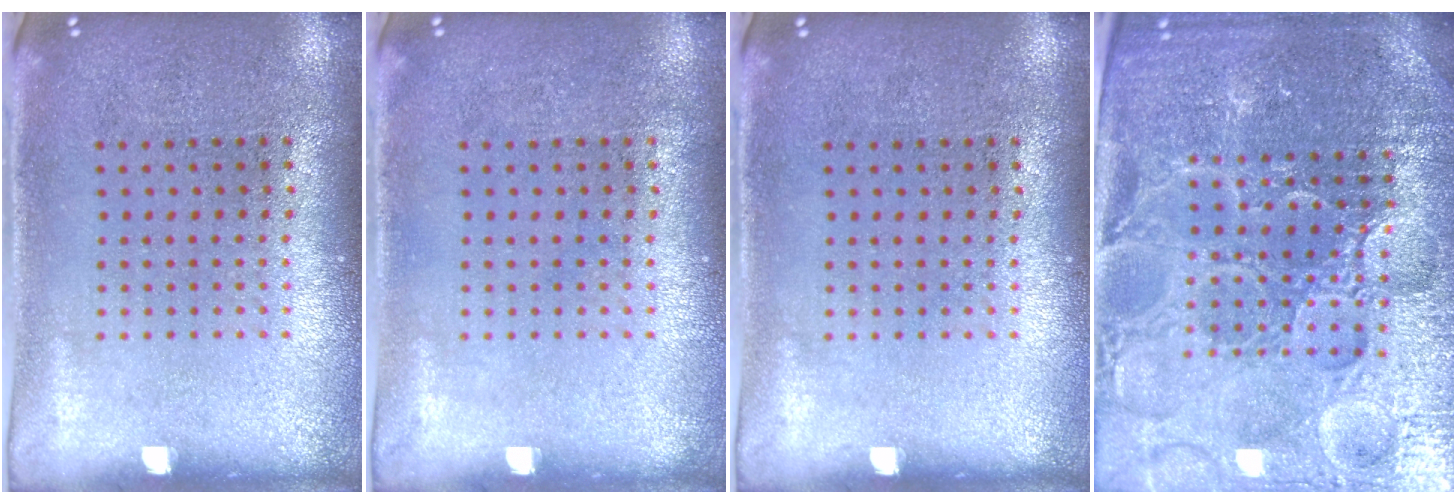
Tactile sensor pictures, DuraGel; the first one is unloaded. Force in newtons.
{"total": 0.0}
{"total": 0.0}
{"total": 5.5, "press": 5.1, "slide": 2.1}